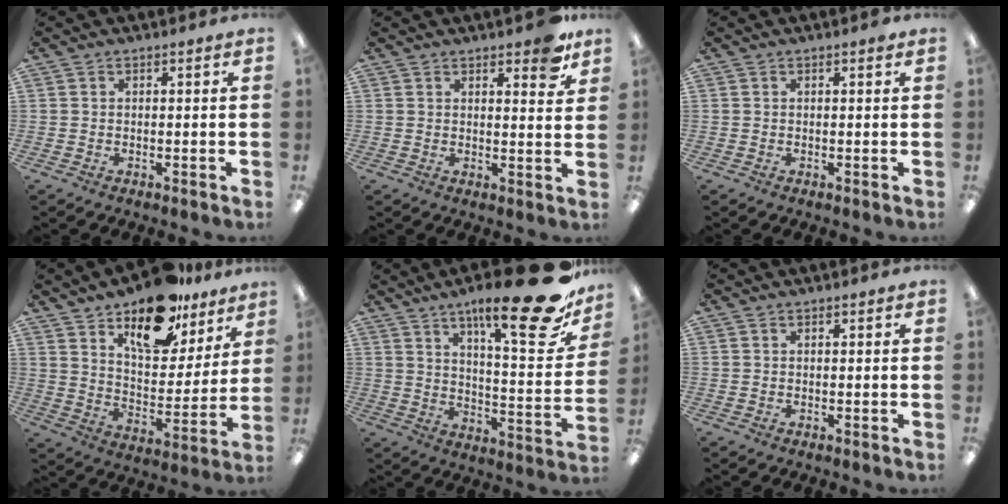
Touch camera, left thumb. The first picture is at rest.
{"total": 5.7, "force": [4.3, 2.1, 3.1], "torque": [-0.024, -0.027, 0.070]}
{"total": 0.5, "force": [0.4, 0.1, 0.3], "torque": [0.000, -0.001, 0.005]}
{"total": 16.4, "force": [12.6, 7.2, 7.8], "torque": [-0.123, -0.076, 0.221]}
{"total": 22.9, "force": [15.0, 5.6, 16.5], "torque": [-0.244, -0.099, 0.234]}
{"total": 0.0}